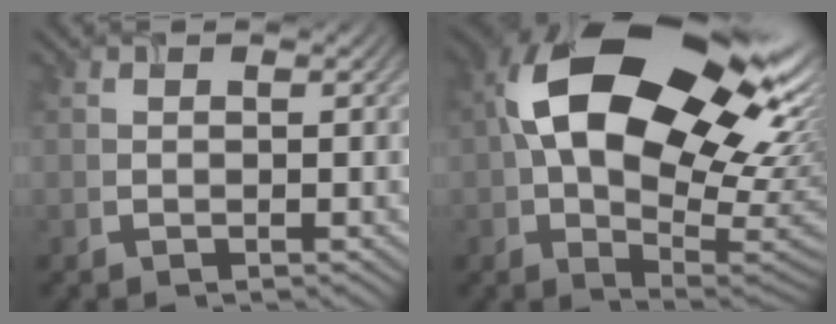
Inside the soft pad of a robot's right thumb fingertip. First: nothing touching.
{"total": 21.3, "force": [5.0, 12.9, 16.3], "torque": [-0.294, -0.002, 0.110]}